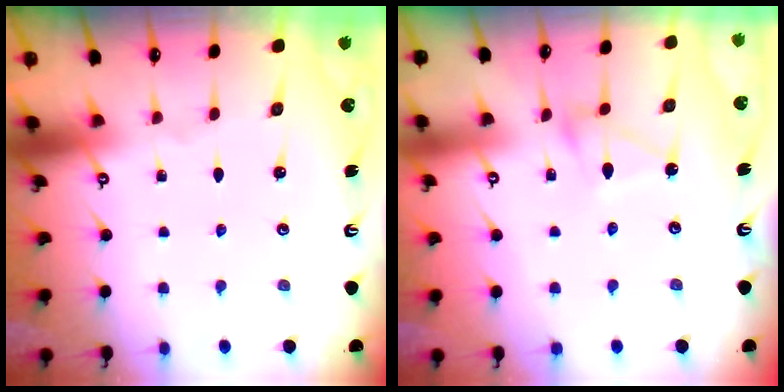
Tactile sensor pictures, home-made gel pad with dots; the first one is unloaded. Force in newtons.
{"total": 5.9, "press": 5.9, "slide": 0.6}